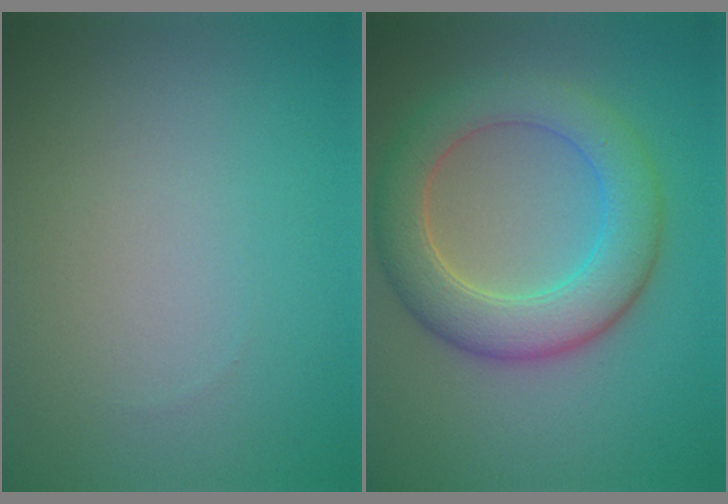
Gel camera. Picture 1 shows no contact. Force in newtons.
{"total": 6.4, "press": 6.4, "slide": 0.3}